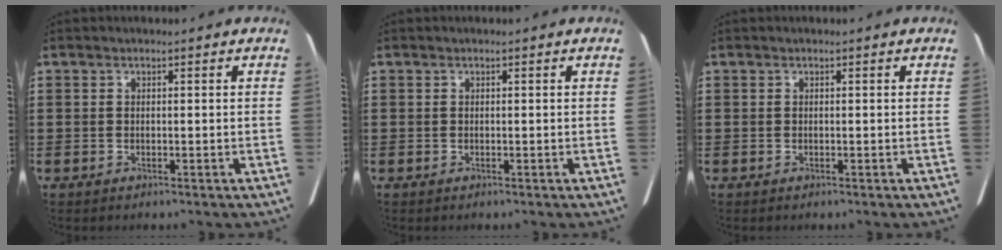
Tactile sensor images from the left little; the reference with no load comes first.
{"total": 0.0}
{"total": 0.0}